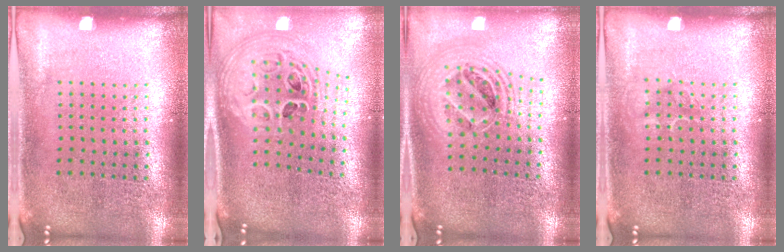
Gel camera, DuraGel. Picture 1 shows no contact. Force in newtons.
{"total": 2.8, "press": 2.0, "slide": 2.0}
{"total": 2.1, "press": 1.7, "slide": 1.3}
{"total": 1.0, "press": 0.9, "slide": 0.2}